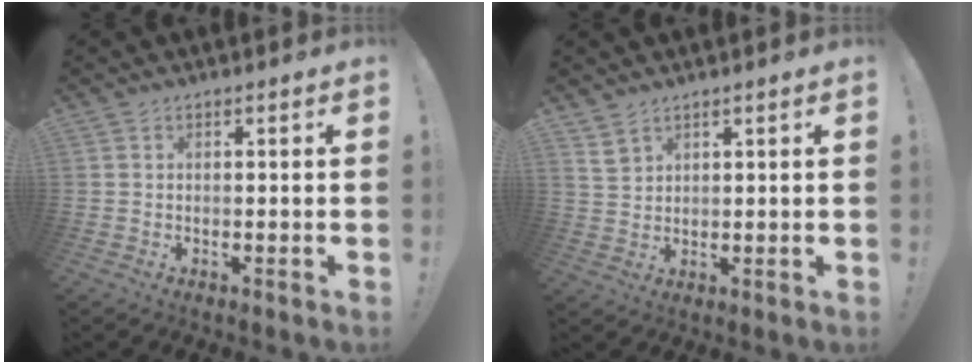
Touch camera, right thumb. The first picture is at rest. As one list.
[{"total": 3.9, "force": [3.0, 2.2, 1.2], "torque": [-0.015, -0.020, 0.058]}]